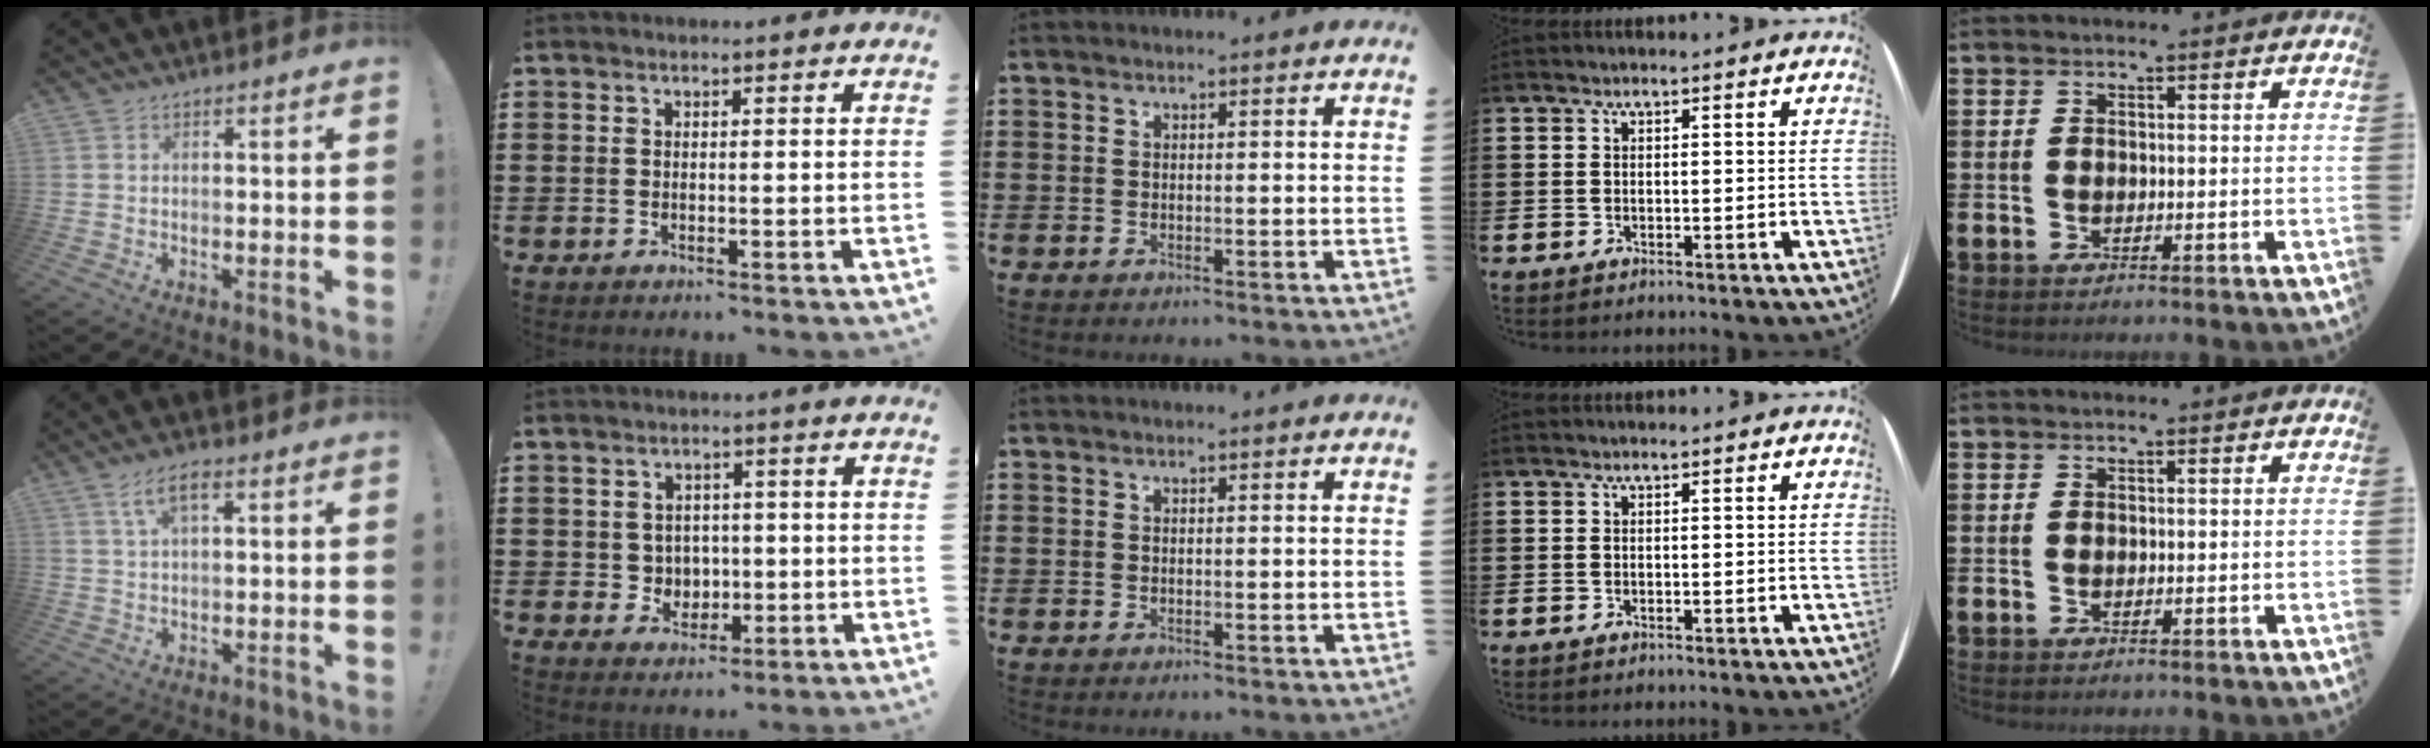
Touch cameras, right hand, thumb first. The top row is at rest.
{"thumb": {"total": 6.2, "force": [2.6, 2.6, 5.0], "torque": [-0.086, 0.004, 0.046]}, "index": {"total": 3.4, "force": [0.2, 3.3, 0.7], "torque": [-0.030, 0.011, 0.000]}}